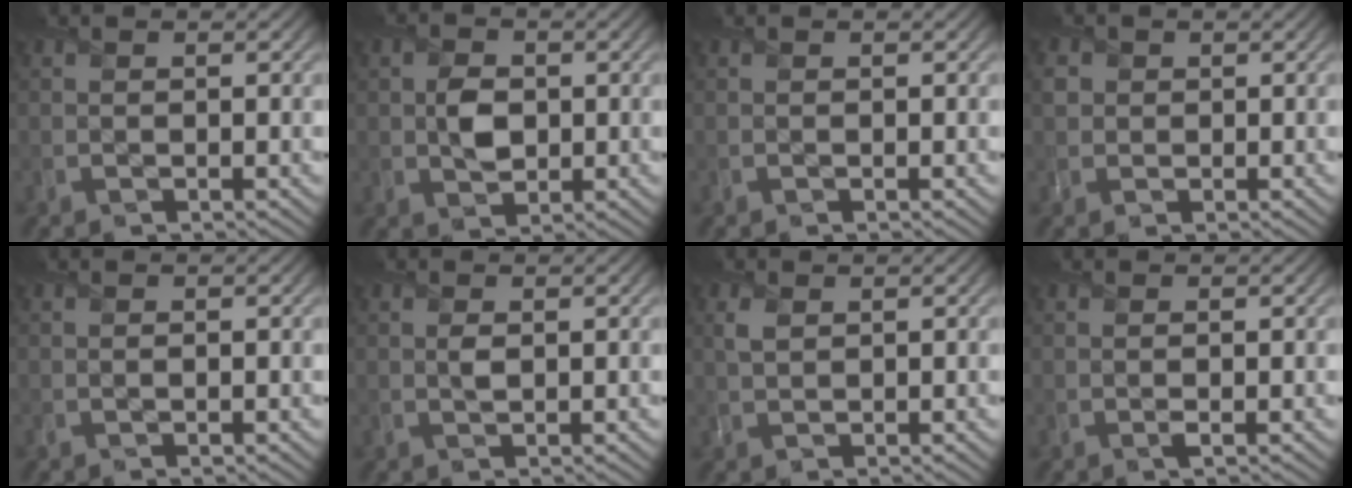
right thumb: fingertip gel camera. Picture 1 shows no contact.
{"total": 3.6, "force": [0.2, 2.6, 2.4], "torque": [-0.053, -0.002, -0.001]}
{"total": 0.0}
{"total": 1.6, "force": [0.5, 1.5, 0.2], "torque": [-0.009, 0.000, 0.006]}
{"total": 0.0}
{"total": 1.1, "force": [0.4, 0.4, 0.9], "torque": [-0.023, -0.001, 0.008]}
{"total": 1.6, "force": [0.9, 0.9, 1.1], "torque": [-0.031, 0.002, 0.017]}
{"total": 0.7, "force": [0.1, 0.0, 0.7], "torque": [-0.017, 0.001, -0.001]}